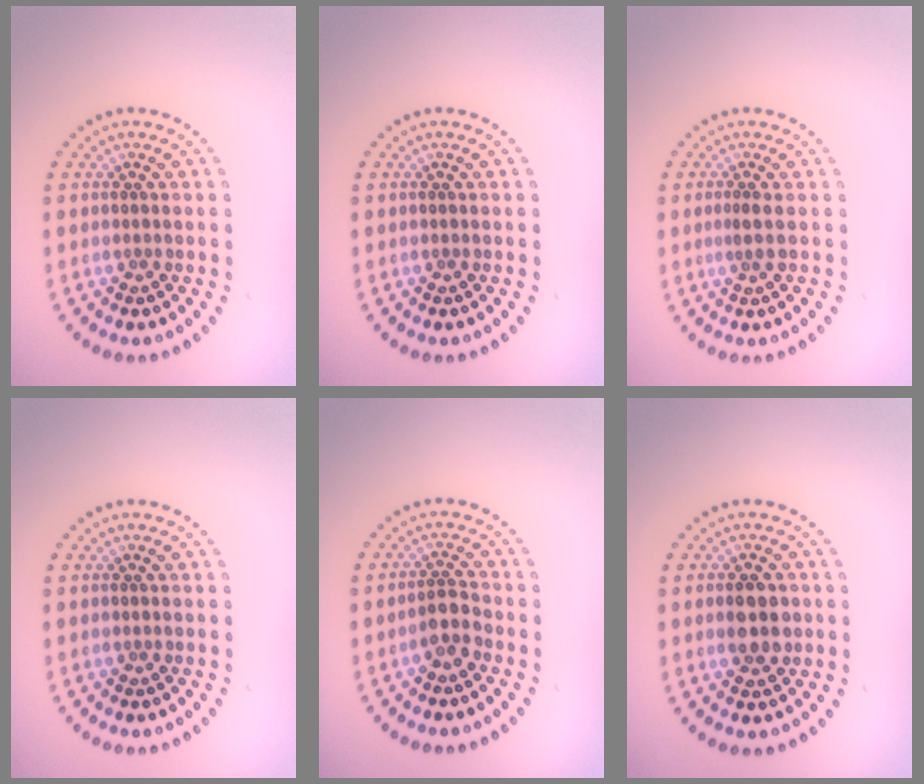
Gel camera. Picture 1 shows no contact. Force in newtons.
{"total": 0.0}
{"total": 1.1, "press": 0.6, "slide": 0.9}
{"total": 0.0}
{"total": 2.0, "press": 1.6, "slide": 1.1}
{"total": 3.2, "press": 3.2, "slide": 0.1}